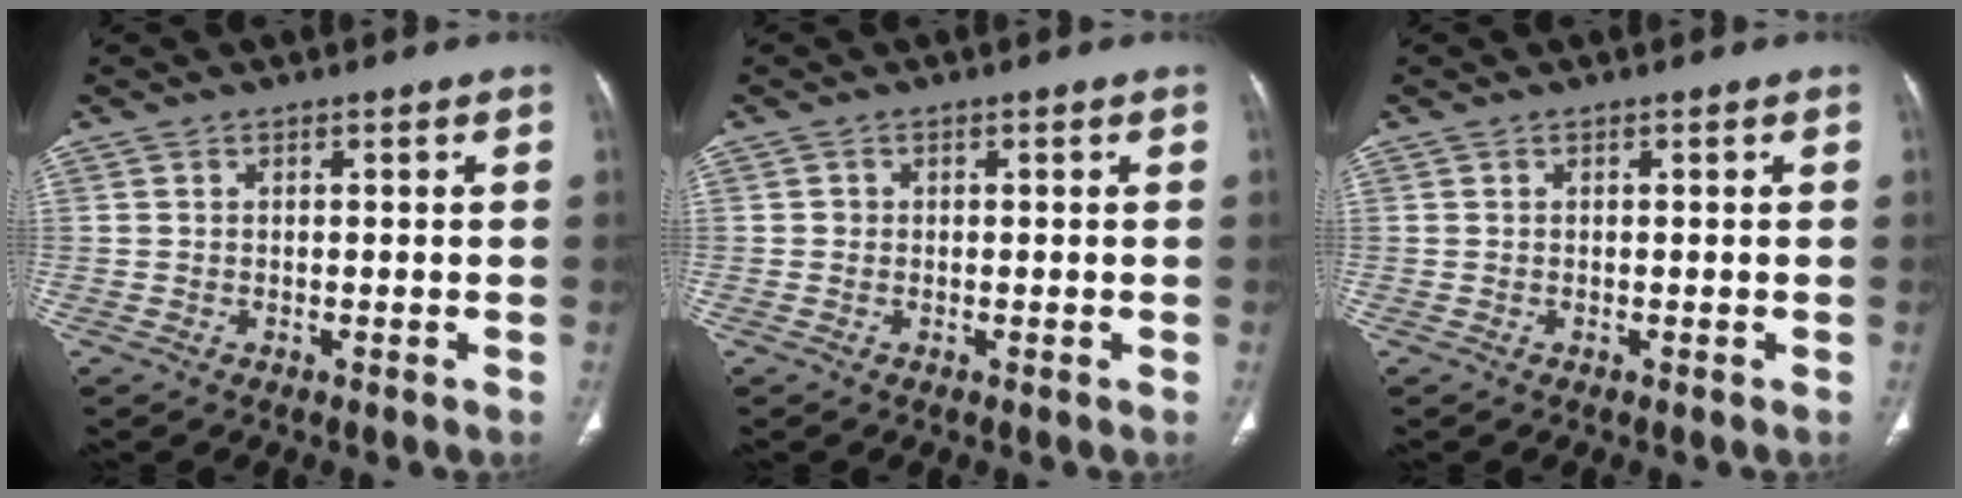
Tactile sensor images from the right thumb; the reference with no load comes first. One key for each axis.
{"total": 0.8, "fx": 0.0, "fy": 0.7, "fz": 0.1, "tx": 0.002, "ty": 0.003, "tz": -0.001}
{"total": 0.0}